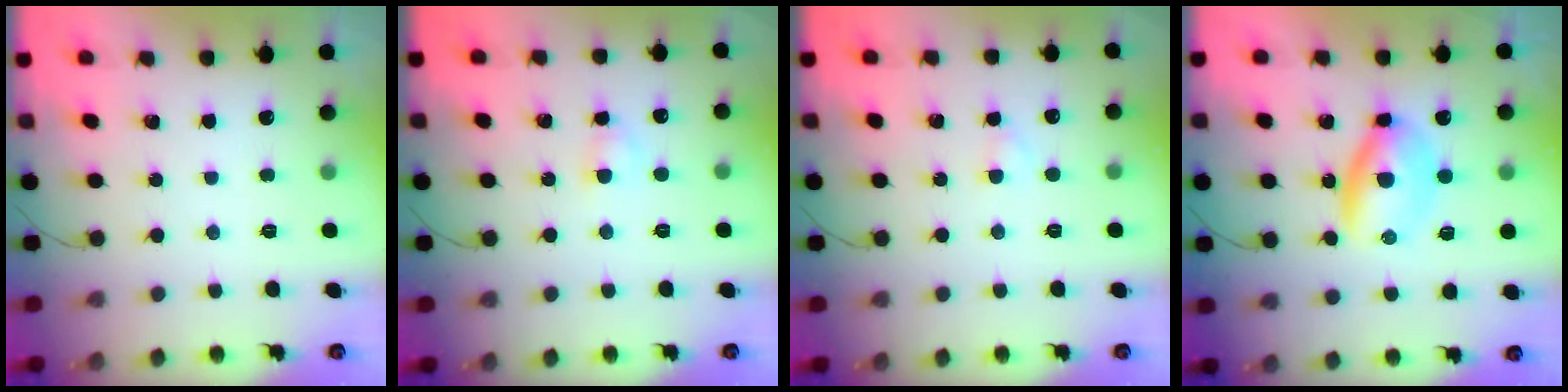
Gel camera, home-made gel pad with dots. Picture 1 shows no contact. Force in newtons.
{"total": 2.9, "press": 2.7, "slide": 1.1}
{"total": 1.6, "press": 1.4, "slide": 0.7}
{"total": 6.2, "press": 6.1, "slide": 1.2}